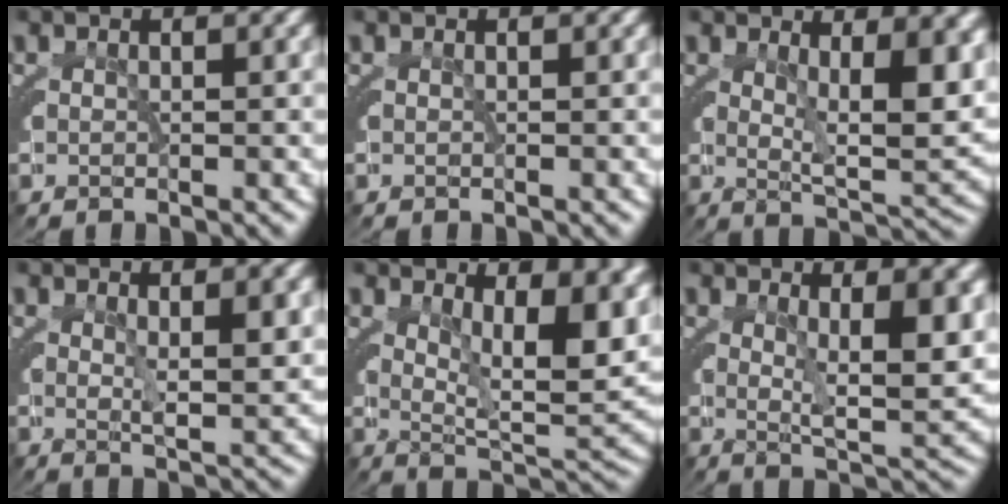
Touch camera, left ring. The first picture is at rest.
{"total": 0.0}
{"total": 6.8, "force": [2.1, 1.4, 6.3], "torque": [-0.080, -0.016, 0.038]}
{"total": 2.5, "force": [1.1, -0.5, 2.2], "torque": [-0.032, -0.016, 0.026]}
{"total": 8.7, "force": [2.6, 2.7, 7.8], "torque": [-0.093, -0.011, 0.043]}
{"total": 6.3, "force": [1.7, 1.1, 5.9], "torque": [-0.078, -0.016, 0.033]}